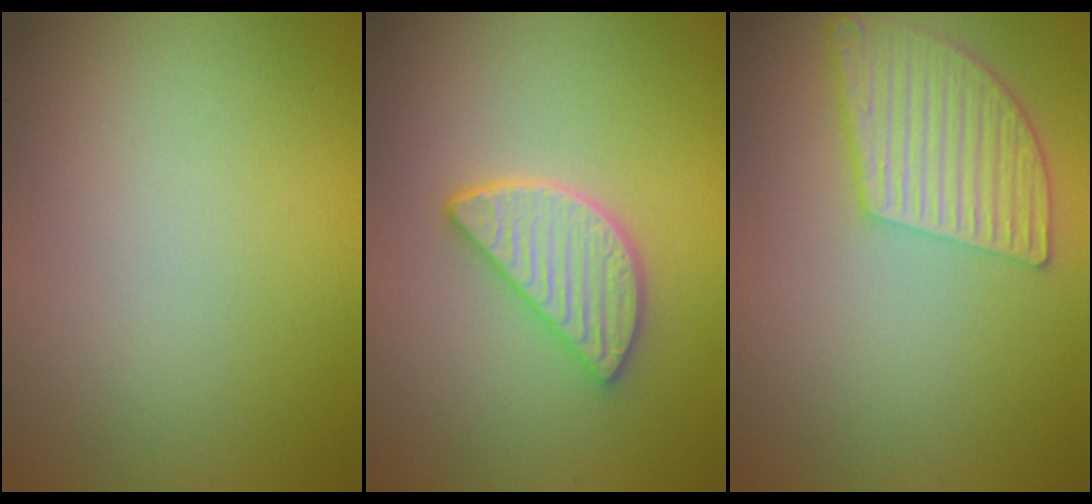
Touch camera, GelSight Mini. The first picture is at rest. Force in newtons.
{"total": 4.2, "press": 3.4, "slide": 2.4}
{"total": 5.0, "press": 4.0, "slide": 3.1}